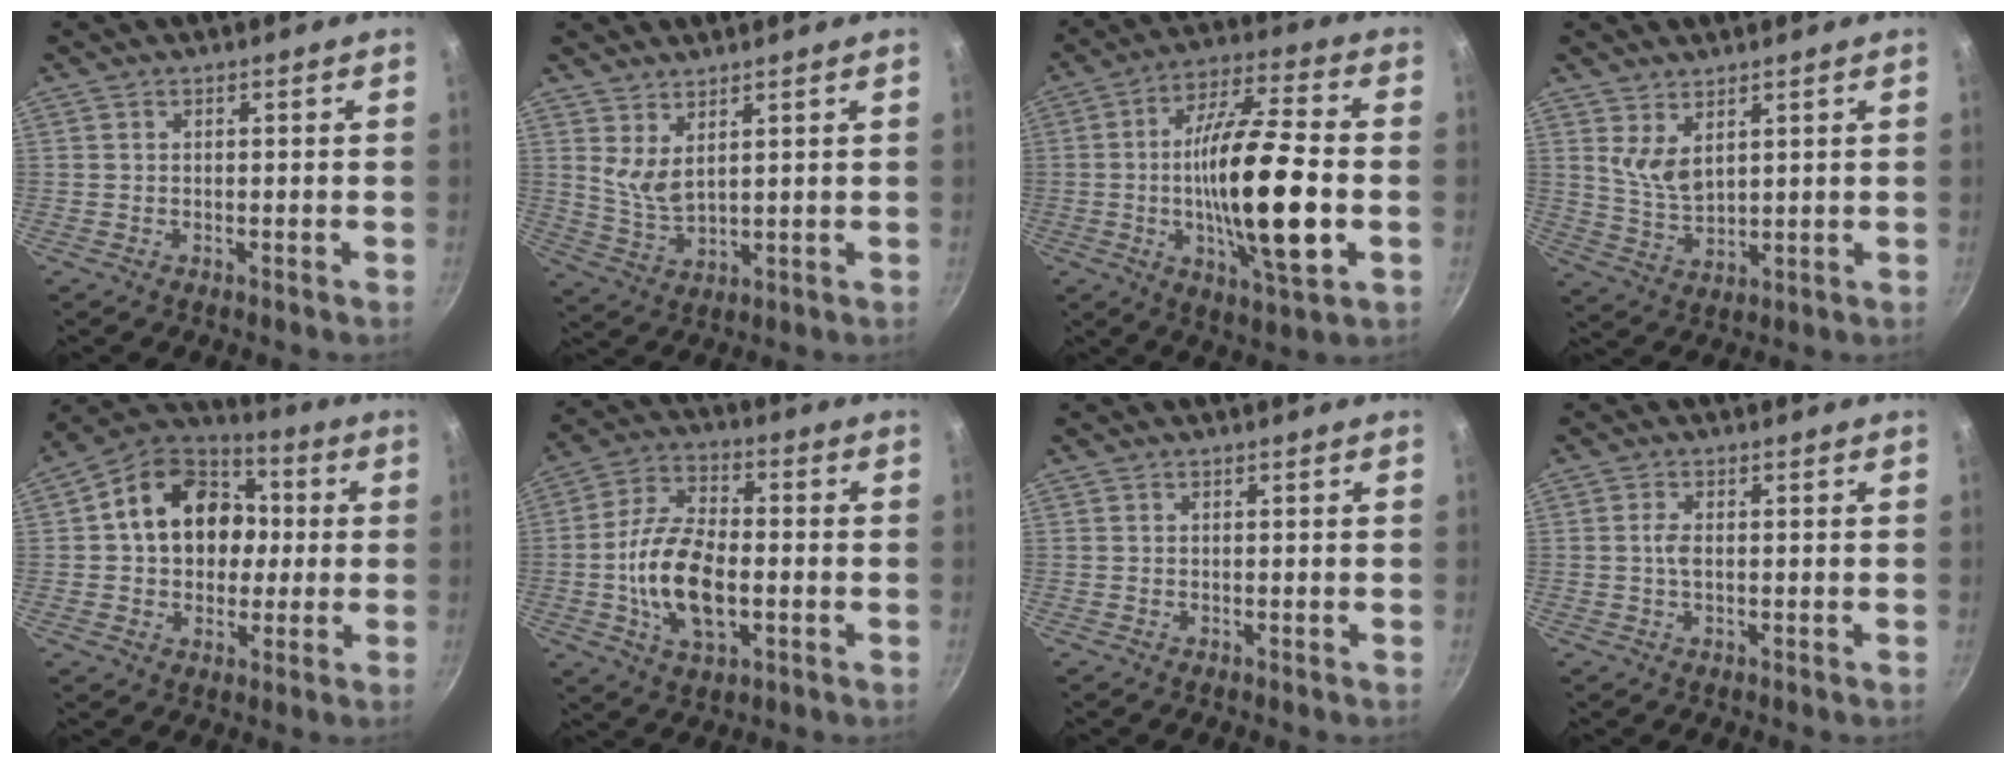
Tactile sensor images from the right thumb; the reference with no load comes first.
{"total": 5.1, "force": [3.2, 1.8, 3.5], "torque": [-0.061, -0.038, 0.070]}
{"total": 21.6, "force": [-2.8, 5.6, 20.7], "torque": [-0.359, 0.017, -0.054]}
{"total": 5.8, "force": [3.1, 2.8, 4.0], "torque": [-0.068, -0.034, 0.068]}
{"total": 17.6, "force": [1.9, 13.8, 10.8], "torque": [-0.144, 0.033, 0.020]}
{"total": 14.8, "force": [-2.4, 7.8, 12.3], "torque": [-0.225, 0.022, -0.049]}
{"total": 0.0}
{"total": 2.2, "force": [0.0, 1.0, 1.9], "torque": [-0.041, 0.003, -0.003]}